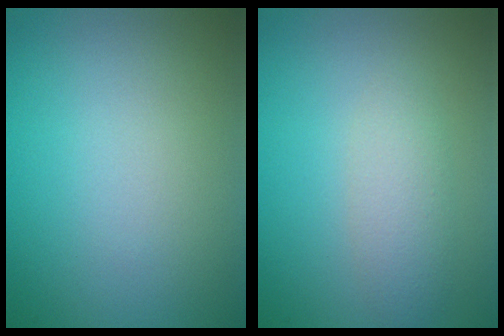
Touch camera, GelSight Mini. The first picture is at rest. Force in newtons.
{"total": 2.1, "press": 2.1, "slide": 0.1}